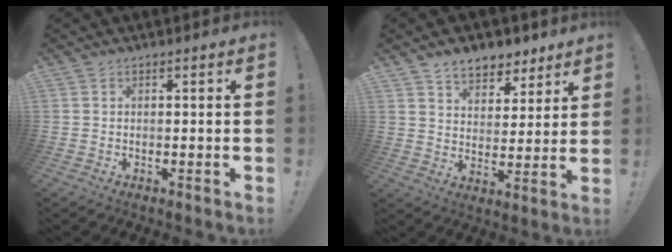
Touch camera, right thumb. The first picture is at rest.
{"total": 8.8, "force": [6.7, 5.1, 2.5], "torque": [-0.026, -0.049, 0.124]}